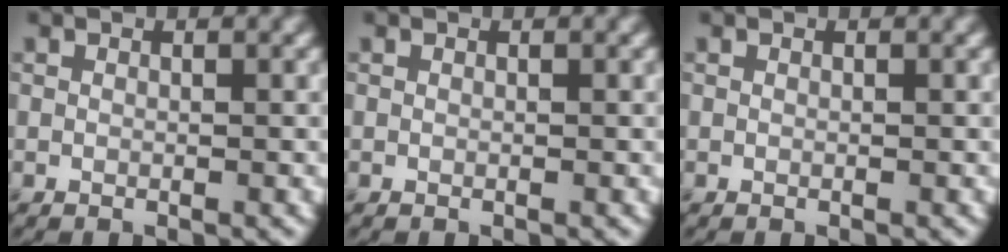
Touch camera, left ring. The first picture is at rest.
{"total": 0.0}
{"total": 0.0}